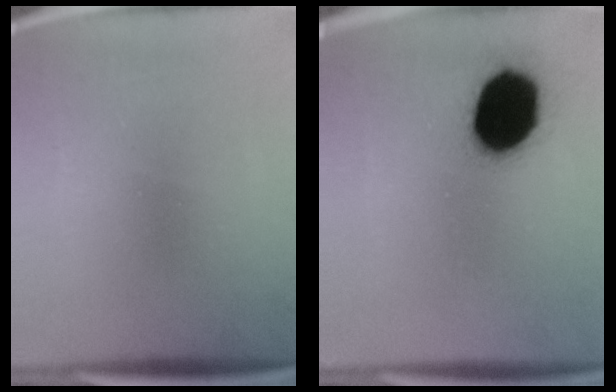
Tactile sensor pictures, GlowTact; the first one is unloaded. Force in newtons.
{"total": 19.1}